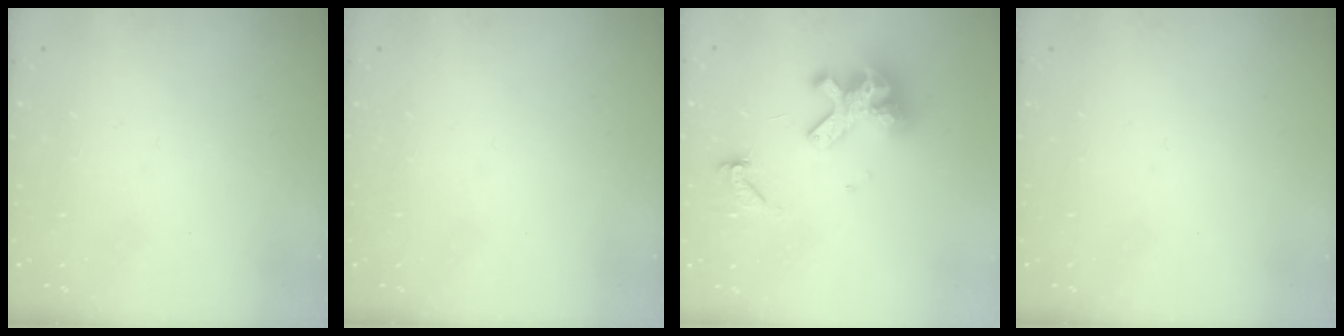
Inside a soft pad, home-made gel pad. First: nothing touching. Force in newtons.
{"total": 0.0}
{"total": 11.4, "press": 11.4, "slide": 1.4}
{"total": 0.0}